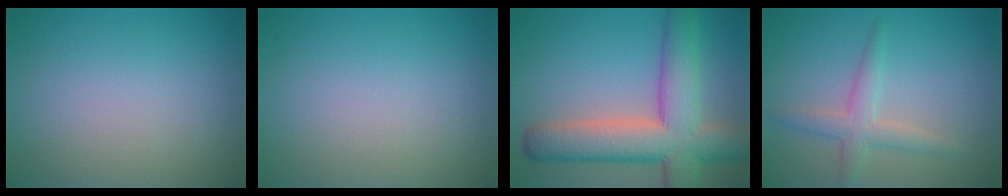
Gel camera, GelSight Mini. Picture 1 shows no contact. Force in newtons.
{"total": 0.0}
{"total": 9.8, "press": 9.8, "slide": 0.8}
{"total": 2.6, "press": 2.6, "slide": 0.1}